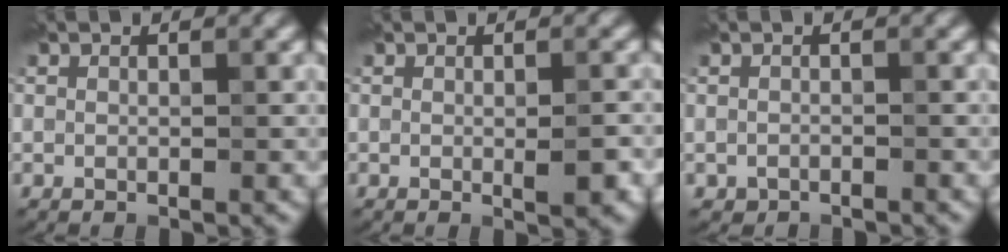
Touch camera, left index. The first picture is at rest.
{"total": 1.8, "force": [-0.2, 0.3, 1.8], "torque": [-0.026, -0.006, -0.002]}
{"total": 1.0, "force": [-0.9, 0.4, 0.0], "torque": [0.000, -0.006, -0.016]}